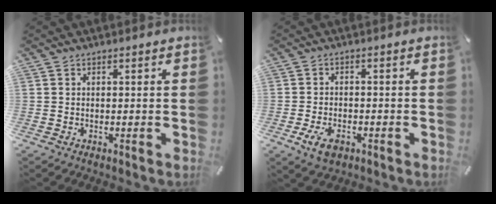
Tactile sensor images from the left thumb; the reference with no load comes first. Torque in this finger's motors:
{"motor_torque": [0.53, 1.83, 0.65, 0.53, 0.04]}